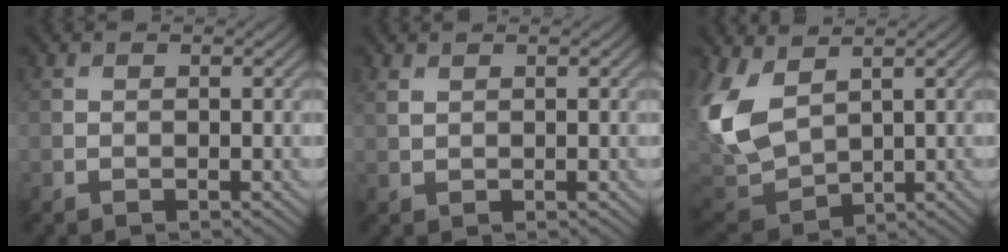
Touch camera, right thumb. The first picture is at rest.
{"total": 1.0, "force": [0.7, 0.4, 0.5], "torque": [-0.020, -0.001, 0.019]}
{"total": 9.5, "force": [2.7, 6.0, 6.9], "torque": [-0.203, 0.001, 0.051]}